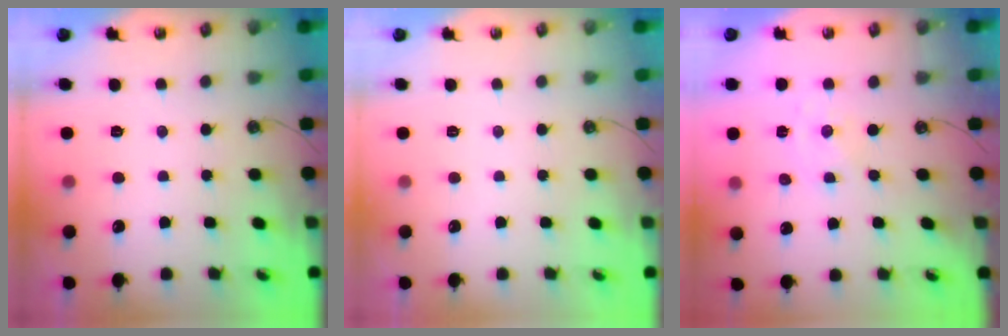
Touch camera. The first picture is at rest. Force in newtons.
{"total": 0.0}
{"total": 0.0}